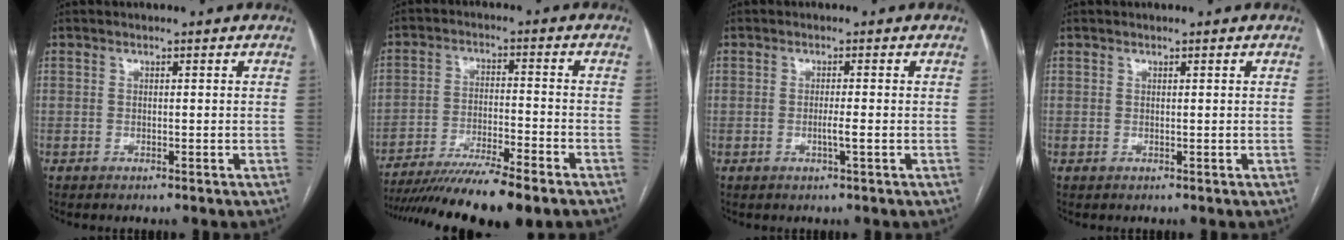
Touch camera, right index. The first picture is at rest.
{"total": 17.4, "force": [-14.3, 0.7, 9.8], "torque": [-0.150, -0.034, -0.229]}
{"total": 1.7, "force": [-0.5, -0.2, 1.6], "torque": [-0.030, -0.003, -0.009]}
{"total": 0.0}